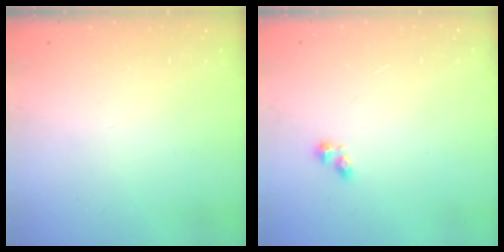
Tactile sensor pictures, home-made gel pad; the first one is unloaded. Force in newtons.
{"total": 2.5, "press": 2.5, "slide": 0.3}